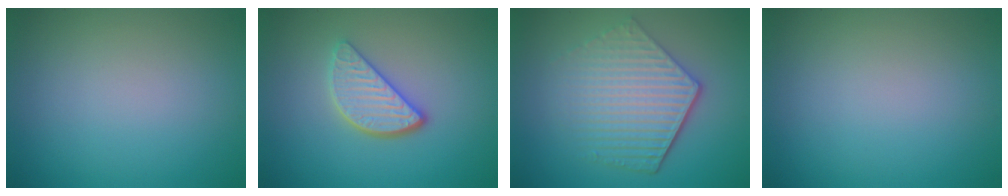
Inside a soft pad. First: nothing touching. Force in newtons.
{"total": 3.5, "press": 2.9, "slide": 1.9}
{"total": 5.9, "press": 4.4, "slide": 3.9}
{"total": 0.0}